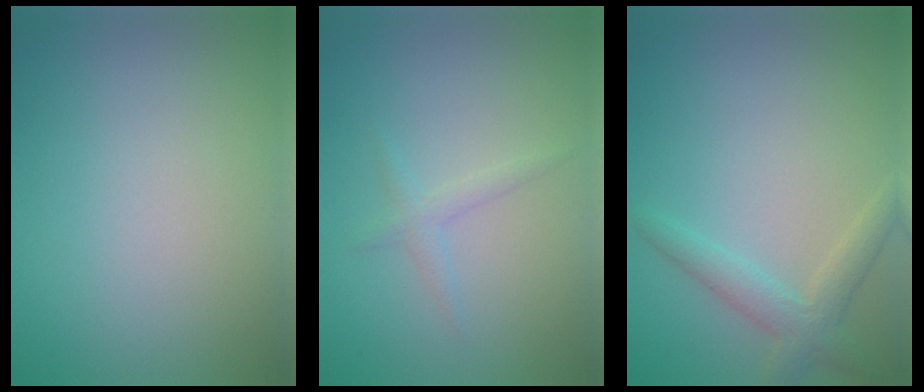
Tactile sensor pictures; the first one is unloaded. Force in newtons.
{"total": 1.2, "press": 1.2, "slide": 0.0}
{"total": 2.7, "press": 2.7, "slide": 0.3}